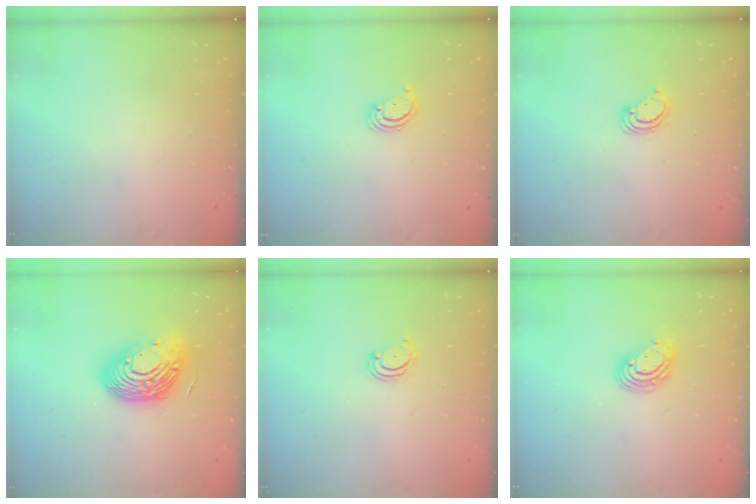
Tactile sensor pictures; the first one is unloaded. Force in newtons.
{"total": 2.6, "press": 2.6, "slide": 0.2}
{"total": 3.8, "press": 3.8, "slide": 0.1}
{"total": 17.9, "press": 17.9, "slide": 1.2}
{"total": 2.8, "press": 2.8, "slide": 0.3}
{"total": 7.9, "press": 7.8, "slide": 1.5}